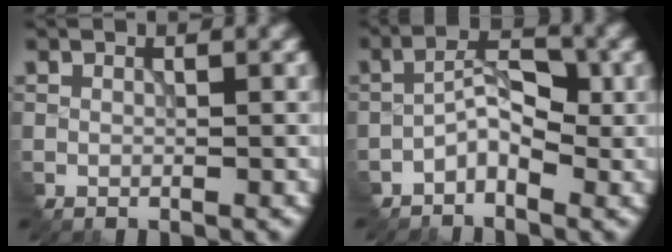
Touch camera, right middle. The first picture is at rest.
{"total": 3.4, "force": [-1.6, 1.6, 2.5], "torque": [-0.037, 0.011, -0.031]}